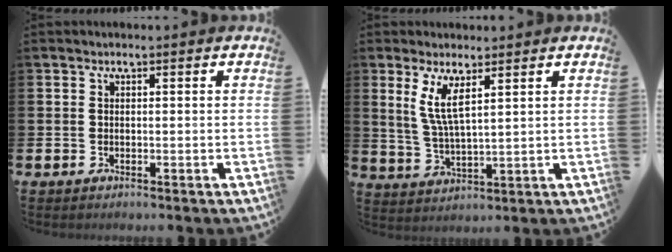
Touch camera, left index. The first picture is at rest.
{"total": 5.4, "force": [3.5, 1.1, 3.9], "torque": [-0.077, -0.015, 0.060]}